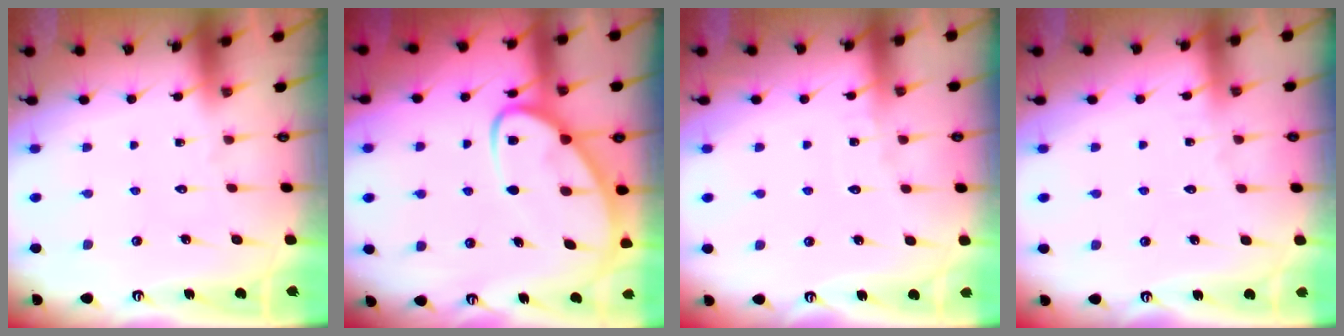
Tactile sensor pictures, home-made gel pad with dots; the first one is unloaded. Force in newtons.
{"total": 10.2, "press": 10.2, "slide": 0.9}
{"total": 2.7, "press": 2.7, "slide": 0.3}
{"total": 2.0, "press": 2.0, "slide": 0.2}